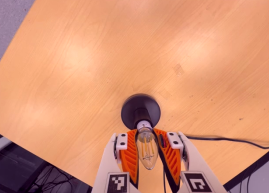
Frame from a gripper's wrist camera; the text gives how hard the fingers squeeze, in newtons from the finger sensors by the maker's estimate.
{"total": 24.0, "left": 27.6, "right": 20.3}